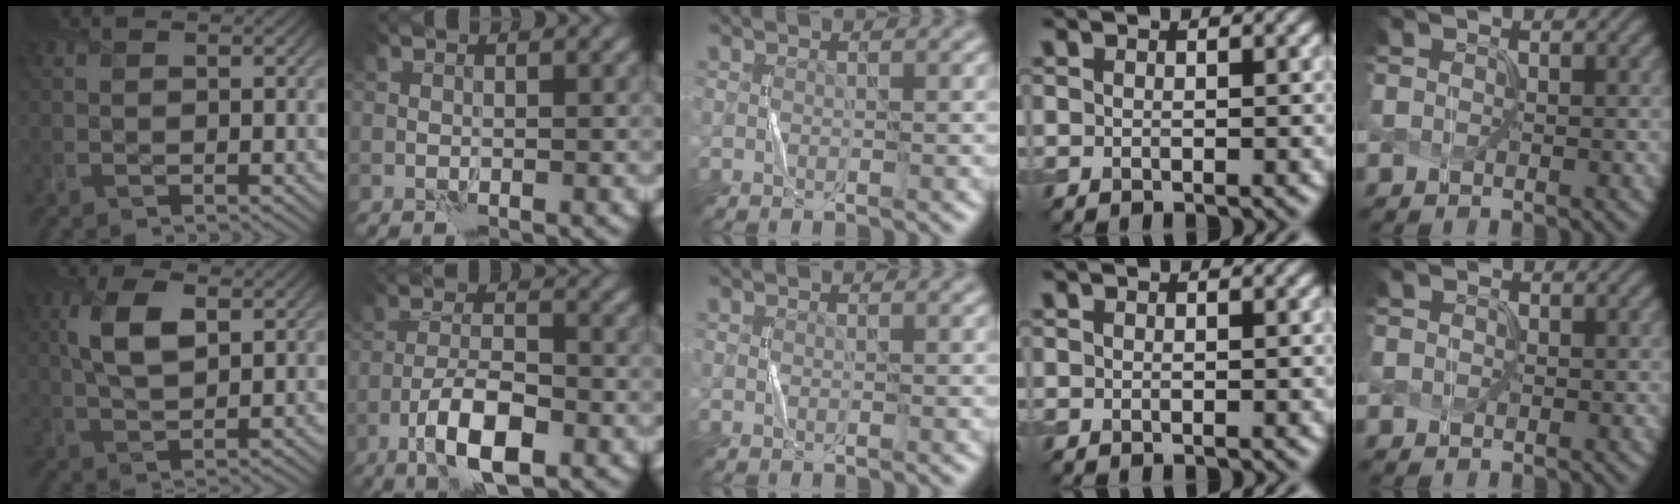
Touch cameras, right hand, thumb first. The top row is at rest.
{"thumb": {"total": 6.2, "force": [1.8, 3.0, 5.1], "torque": [-0.117, 0.007, 0.034]}, "index": {"total": 7.1, "force": [-3.6, 2.4, 5.6], "torque": [-0.101, 0.005, -0.069]}, "little": {"total": 0.5, "force": [-0.1, -0.1, -0.5], "torque": [0.008, 0.001, 0.005]}}